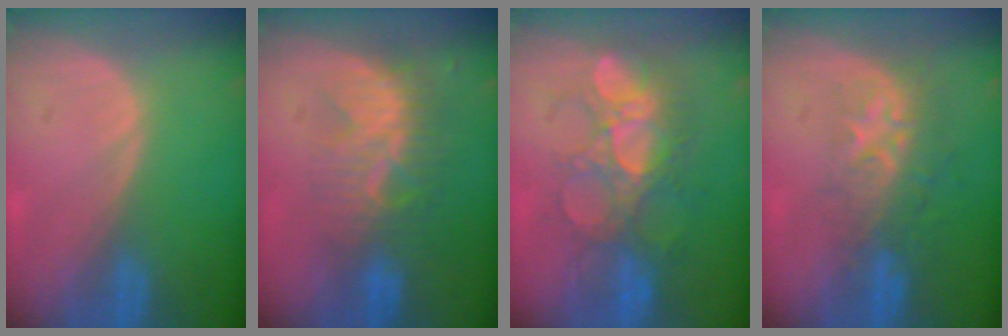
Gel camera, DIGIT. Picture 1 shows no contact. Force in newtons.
{"total": 8.5, "press": 7.6, "slide": 3.8}
{"total": 9.0, "press": 8.7, "slide": 2.3}
{"total": 8.8, "press": 7.2, "slide": 5.1}